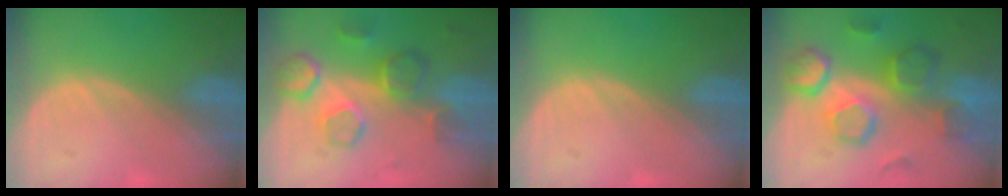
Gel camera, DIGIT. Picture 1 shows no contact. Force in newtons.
{"total": 8.4, "press": 7.7, "slide": 3.4}
{"total": 0.0}
{"total": 9.9, "press": 9.4, "slide": 3.1}